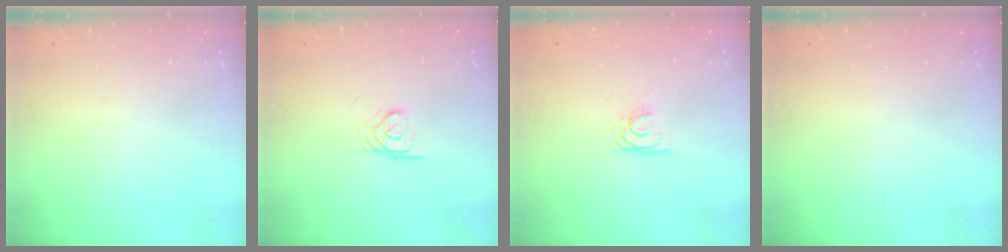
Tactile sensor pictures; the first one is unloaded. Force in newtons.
{"total": 2.5, "press": 2.5, "slide": 0.2}
{"total": 2.1, "press": 2.1, "slide": 0.4}
{"total": 0.0}